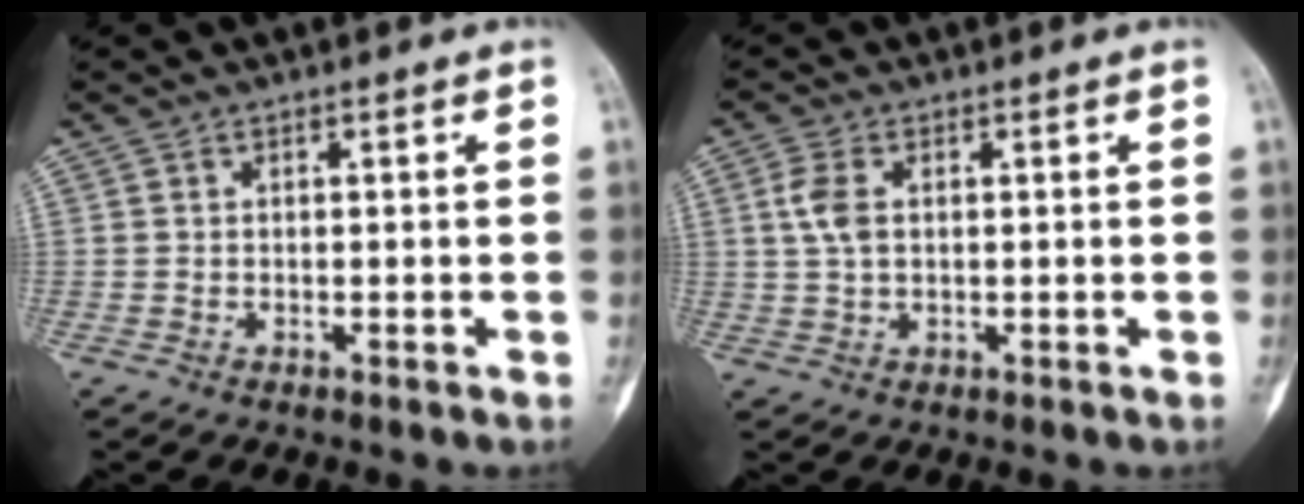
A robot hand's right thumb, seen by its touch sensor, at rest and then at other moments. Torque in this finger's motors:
{"motor_torque": [-0.88, 0.44, 0.81, 0.07, 0.10]}